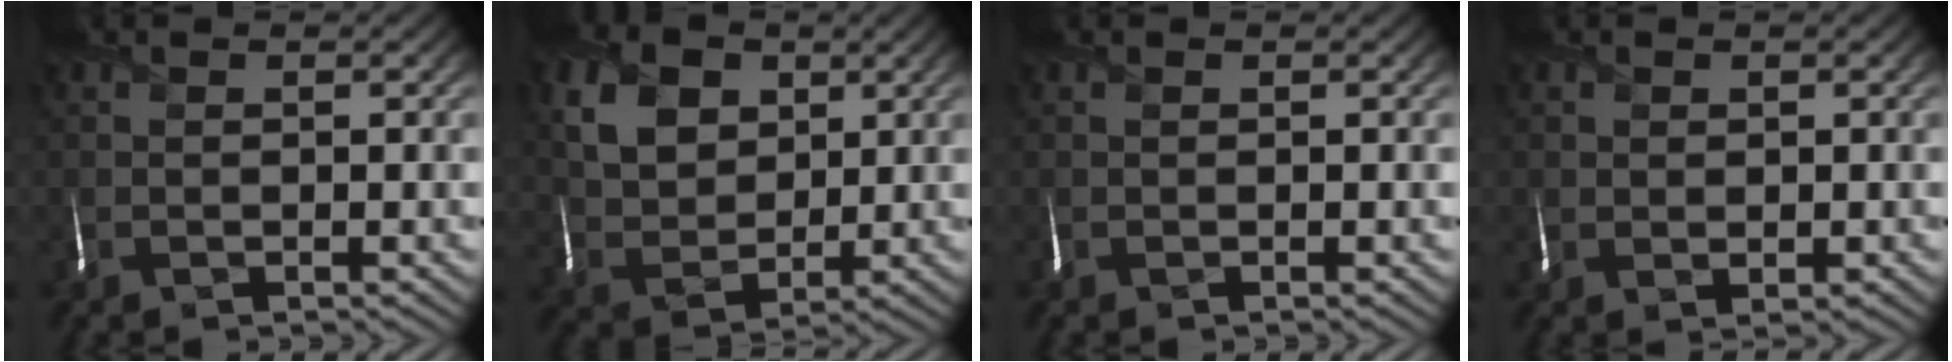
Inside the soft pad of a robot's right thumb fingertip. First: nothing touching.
{"total": 8.3, "force": [3.1, 5.8, 5.0], "torque": [-0.132, 0.006, 0.054]}
{"total": 0.0}
{"total": 1.3, "force": [0.6, 0.9, 0.6], "torque": [-0.012, -0.001, 0.013]}